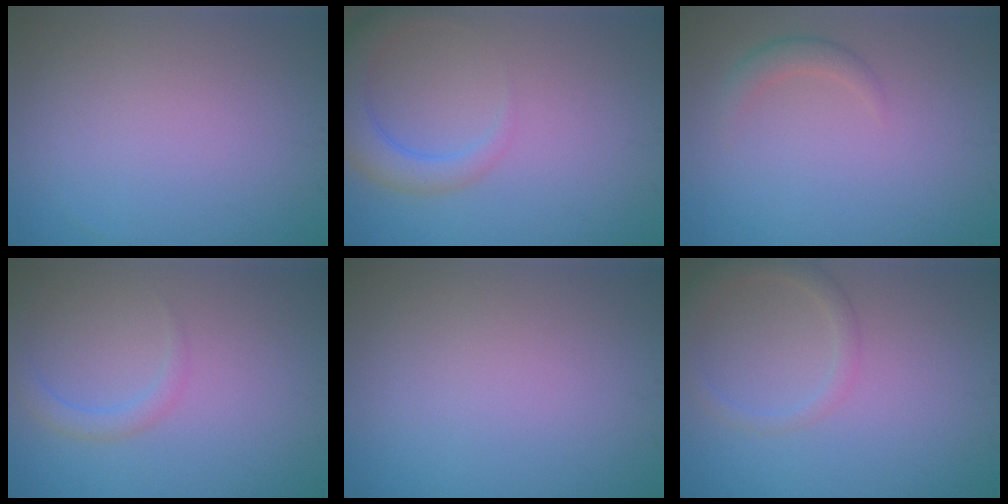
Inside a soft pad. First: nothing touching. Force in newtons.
{"total": 3.4, "press": 3.4, "slide": 0.3}
{"total": 1.5, "press": 1.5, "slide": 0.1}
{"total": 1.6, "press": 1.6, "slide": 0.1}
{"total": 0.0}
{"total": 2.1, "press": 2.1, "slide": 0.1}